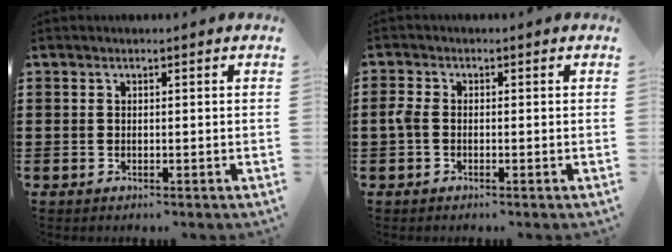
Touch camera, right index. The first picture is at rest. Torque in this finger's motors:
{"motor_torque": [0.46, -0.35, 0.16, 0.06]}